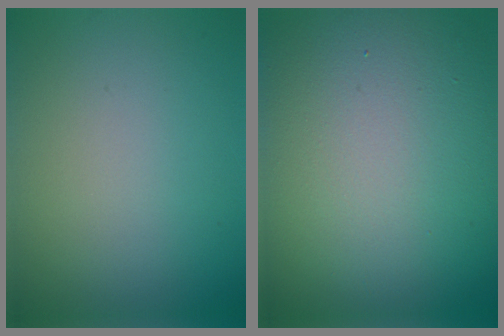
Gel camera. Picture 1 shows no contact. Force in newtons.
{"total": 18.7, "press": 18.7, "slide": 1.0}